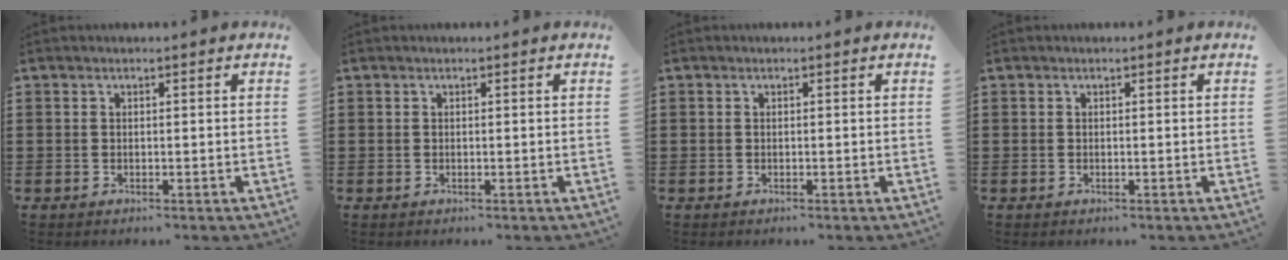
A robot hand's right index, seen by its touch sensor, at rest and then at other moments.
{"total": 0.0}
{"total": 0.0}
{"total": 0.0}